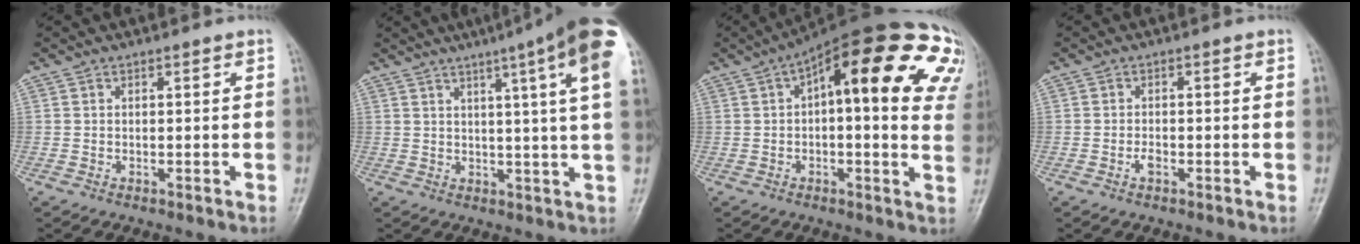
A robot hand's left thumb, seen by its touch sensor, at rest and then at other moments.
{"total": 17.0, "force": [8.8, 0.9, 14.5], "torque": [-0.193, -0.011, 0.096]}
{"total": 26.9, "force": [8.9, 9.1, 23.8], "torque": [-0.263, 0.046, 0.113]}
{"total": 1.5, "force": [-0.7, 0.8, 1.0], "torque": [-0.019, 0.001, -0.017]}